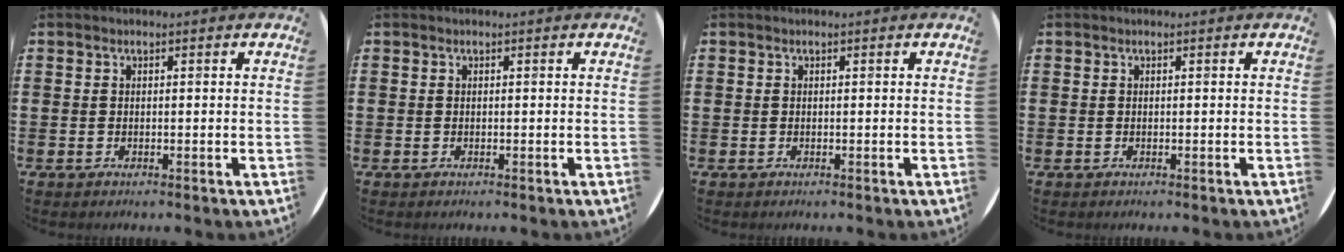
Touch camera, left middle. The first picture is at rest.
{"total": 0.0}
{"total": 0.0}
{"total": 0.0}